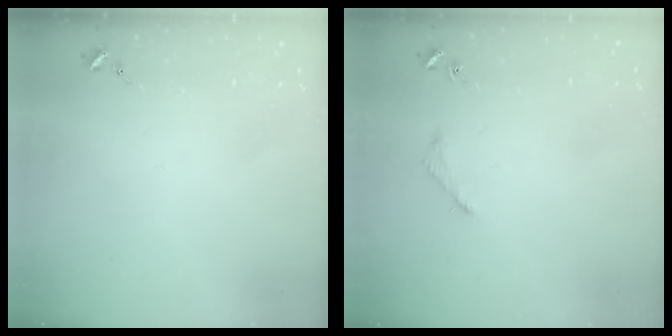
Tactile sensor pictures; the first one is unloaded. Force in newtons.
{"total": 3.0, "press": 3.0, "slide": 0.4}